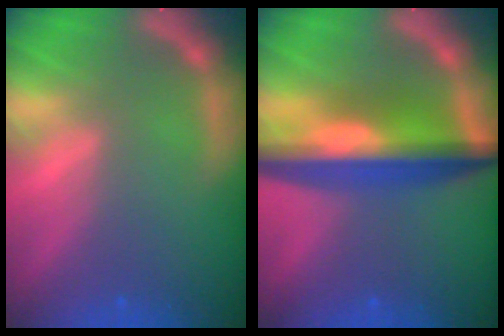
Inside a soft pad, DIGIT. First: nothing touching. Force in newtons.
{"total": 9.6}